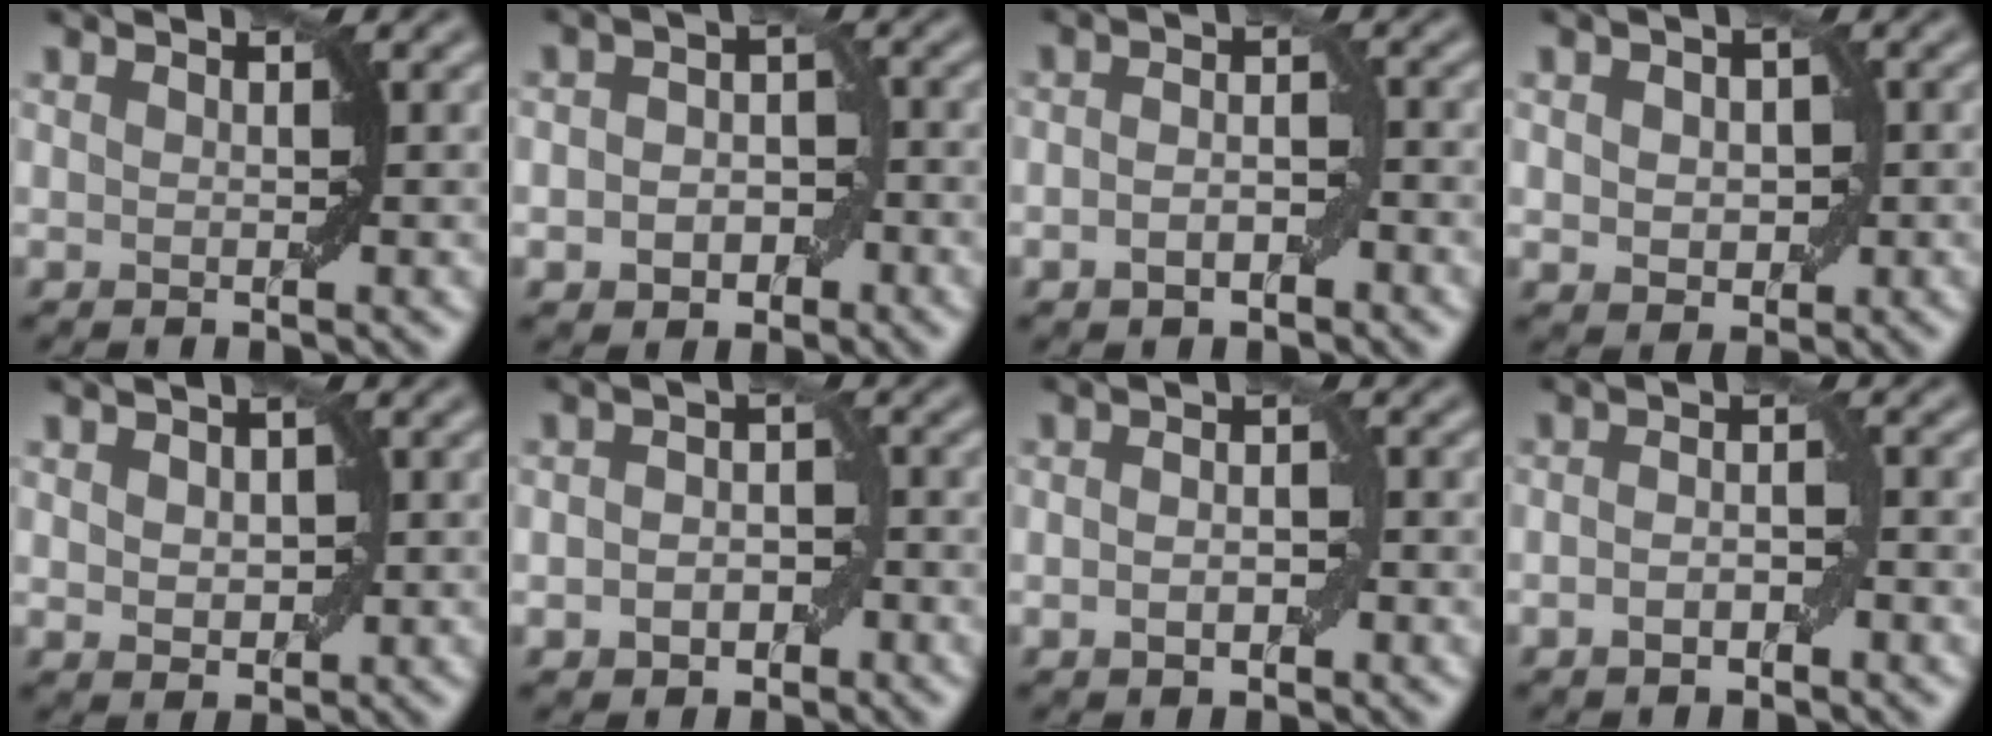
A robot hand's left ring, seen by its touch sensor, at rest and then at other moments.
{"total": 4.0, "force": [-1.2, 3.0, 2.3], "torque": [-0.016, -0.002, -0.027]}
{"total": 2.7, "force": [-1.0, 1.3, 2.0], "torque": [-0.034, 0.002, -0.021]}
{"total": 3.2, "force": [0.0, 2.3, 2.2], "torque": [-0.029, 0.000, 0.001]}
{"total": 2.2, "force": [0.2, 1.6, 1.5], "torque": [-0.024, 0.000, 0.006]}
{"total": 3.4, "force": [-1.0, 2.4, 2.2], "torque": [-0.025, -0.001, -0.020]}
{"total": 2.4, "force": [-0.6, 1.3, 1.9], "torque": [-0.032, 0.002, -0.009]}
{"total": 2.5, "force": [-0.9, 0.9, 2.1], "torque": [-0.038, -0.001, -0.017]}